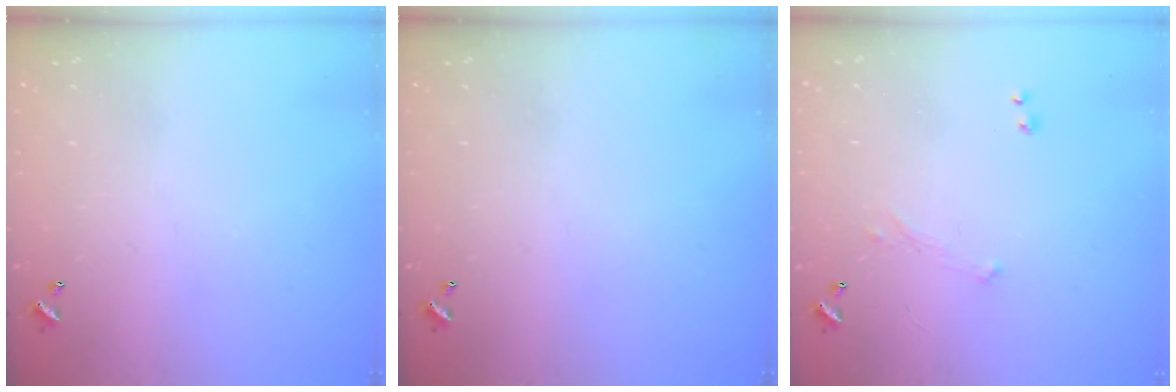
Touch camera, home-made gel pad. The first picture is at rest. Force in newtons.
{"total": 0.0}
{"total": 0.7, "press": 0.3, "slide": 0.6}